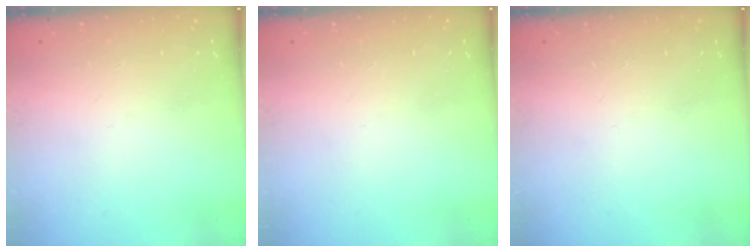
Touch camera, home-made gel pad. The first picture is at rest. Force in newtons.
{"total": 0.0}
{"total": 0.0}